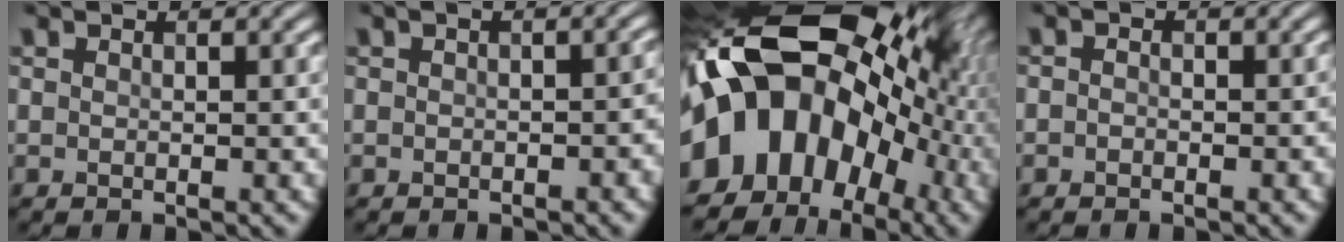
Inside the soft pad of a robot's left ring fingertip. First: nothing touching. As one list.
[{"total": 3.1, "force": [-0.3, 1.6, 2.7], "torque": [-0.028, 0.003, -0.012]}, {"total": 16.6, "force": [-3.0, 12.0, 11.2], "torque": [-0.214, 0.005, -0.072]}, {"total": 1.2, "force": [-1.0, 0.5, 0.0], "torque": [-0.003, -0.002, -0.030]}]